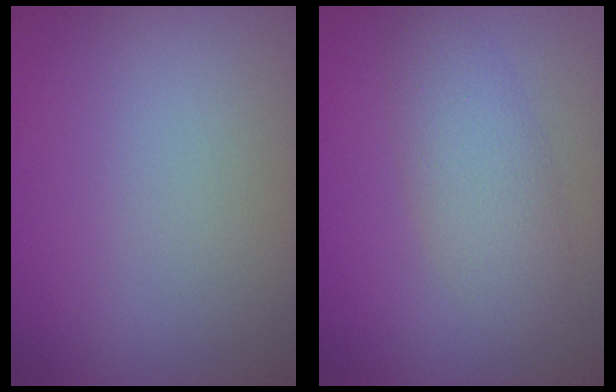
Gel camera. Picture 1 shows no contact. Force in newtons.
{"total": 3.2, "press": 3.2, "slide": 0.1}